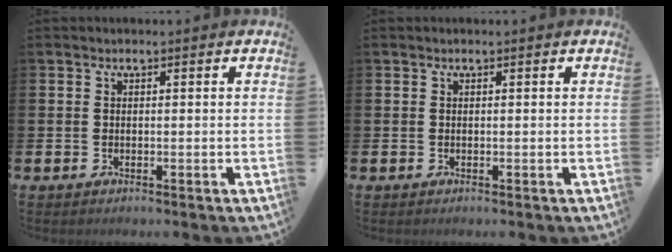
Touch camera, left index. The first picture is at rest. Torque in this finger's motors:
{"motor_torque": [-0.19, 0.15, 0.06, -0.01]}